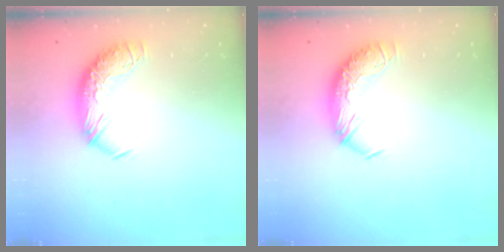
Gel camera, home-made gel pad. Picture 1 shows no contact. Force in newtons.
{"total": 0.0}